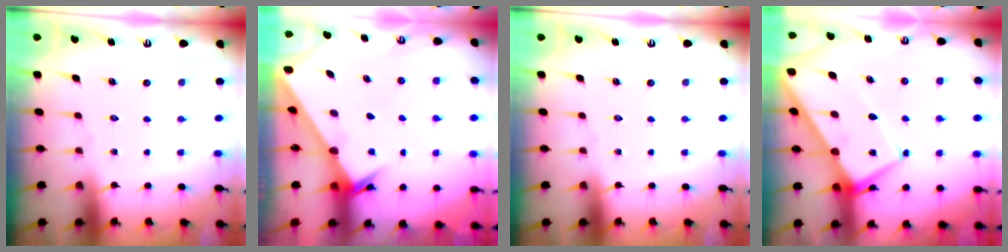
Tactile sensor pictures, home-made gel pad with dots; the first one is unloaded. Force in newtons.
{"total": 2.6, "press": 2.6, "slide": 0.3}
{"total": 0.0}
{"total": 12.7, "press": 12.7, "slide": 1.3}